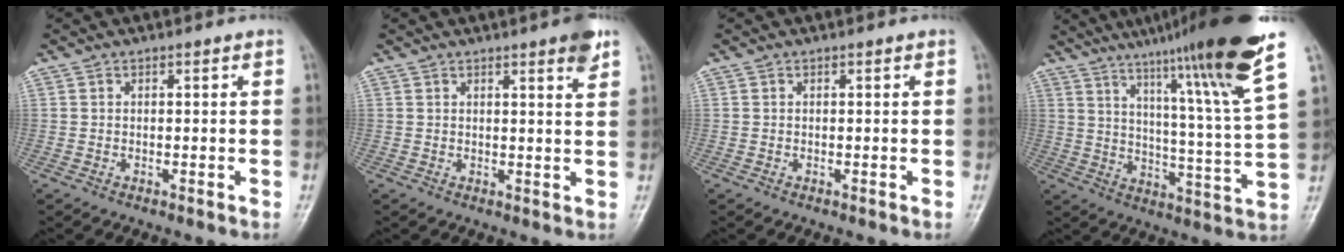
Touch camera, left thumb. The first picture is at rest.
{"total": 4.1, "force": [2.7, 0.5, 3.1], "torque": [-0.034, -0.014, 0.033]}
{"total": 0.0}
{"total": 22.0, "force": [14.5, 0.6, 16.6], "torque": [-0.229, -0.064, 0.211]}